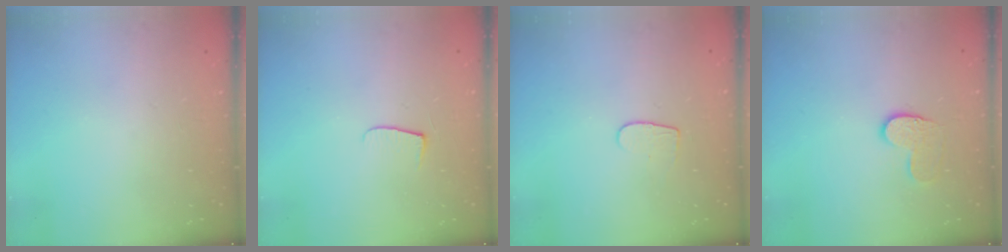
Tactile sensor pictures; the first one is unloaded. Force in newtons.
{"total": 4.3, "press": 4.2, "slide": 0.5}
{"total": 4.3, "press": 4.2, "slide": 0.3}
{"total": 6.9, "press": 6.8, "slide": 0.6}